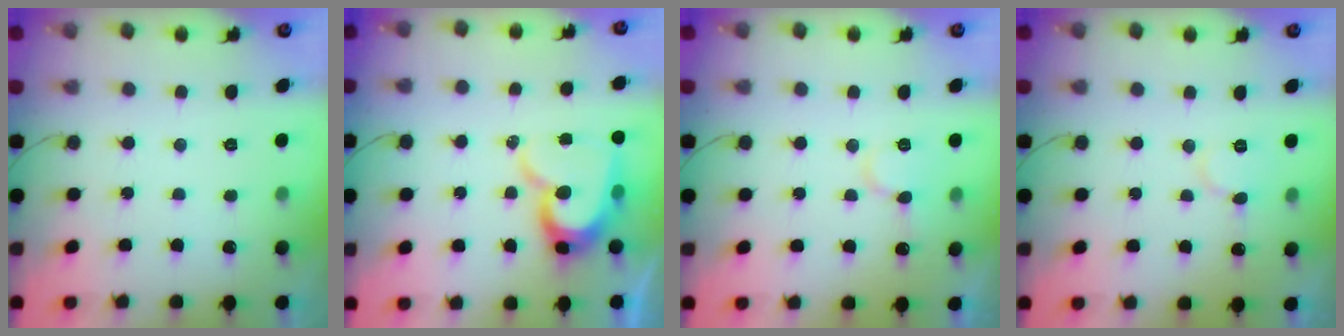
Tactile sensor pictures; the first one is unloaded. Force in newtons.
{"total": 13.1, "press": 13.0, "slide": 1.2}
{"total": 8.3, "press": 8.2, "slide": 1.2}
{"total": 6.0, "press": 6.0, "slide": 0.4}